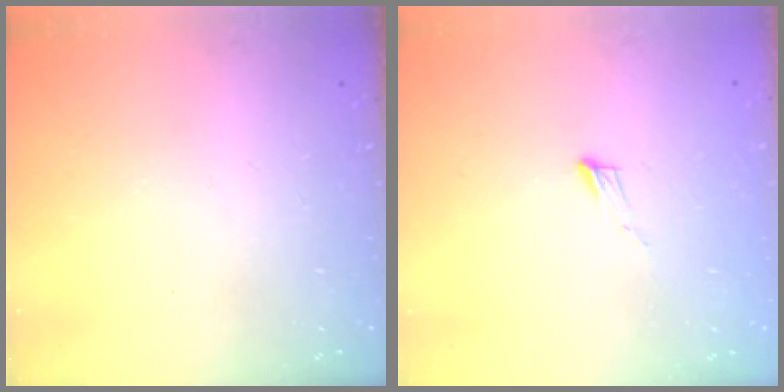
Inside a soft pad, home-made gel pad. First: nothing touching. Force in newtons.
{"total": 3.4, "press": 3.4, "slide": 0.2}